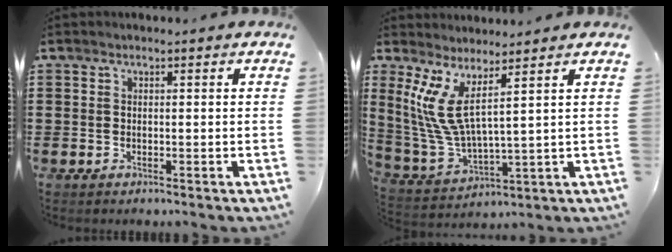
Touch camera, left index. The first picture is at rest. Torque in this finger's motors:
{"motor_torque": [0.79, 0.82, 0.69, 0.21]}